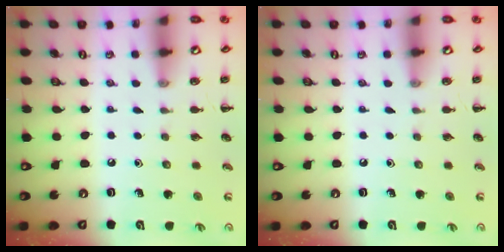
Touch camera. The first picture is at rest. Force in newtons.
{"total": 0.0}